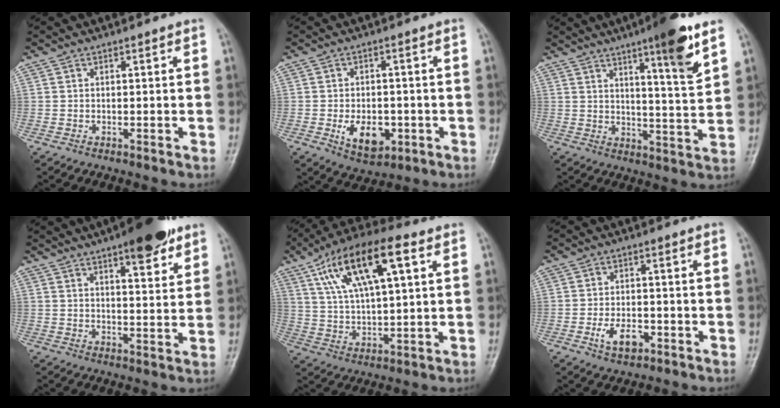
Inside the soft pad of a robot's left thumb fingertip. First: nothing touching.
{"total": 7.8, "force": [-2.2, 5.0, 5.6], "torque": [-0.070, 0.002, -0.024]}
{"total": 11.7, "force": [6.8, 1.2, 9.4], "torque": [-0.130, -0.041, 0.098]}
{"total": 10.5, "force": [6.7, 3.0, 7.6], "torque": [-0.085, -0.032, 0.091]}
{"total": 17.0, "force": [7.1, 6.1, 14.1], "torque": [-0.242, 0.006, 0.123]}
{"total": 5.2, "force": [-2.2, 2.9, 3.7], "torque": [-0.062, 0.009, -0.036]}